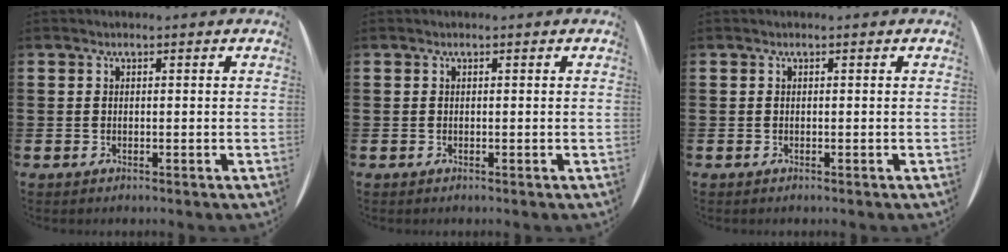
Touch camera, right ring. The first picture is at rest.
{"total": 0.0}
{"total": 0.0}